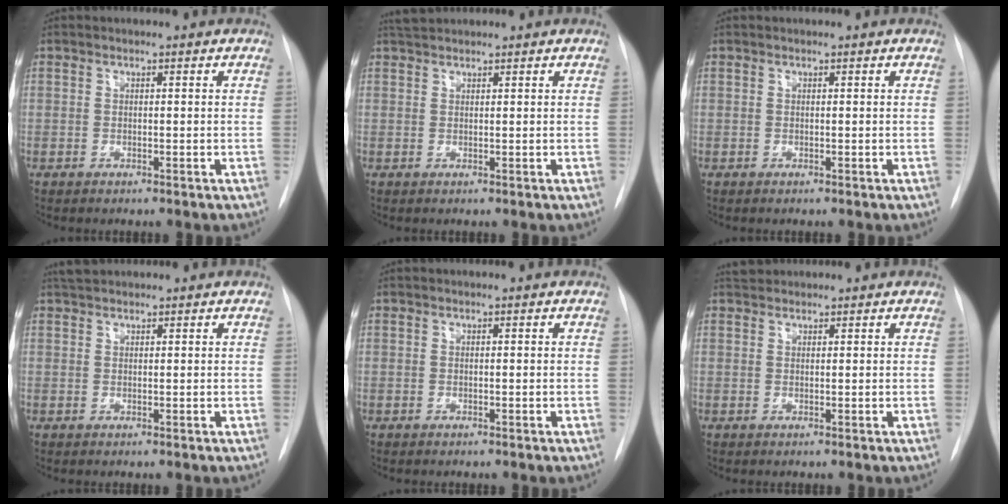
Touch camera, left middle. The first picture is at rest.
{"total": 2.4, "force": [2.3, 0.4, 0.6], "torque": [-0.013, 0.018, 0.042]}
{"total": 0.0}
{"total": 2.4, "force": [2.2, 0.6, 0.7], "torque": [-0.013, 0.019, 0.039]}
{"total": 0.0}
{"total": 2.0, "force": [1.8, 0.6, 0.1], "torque": [-0.005, 0.017, 0.032]}